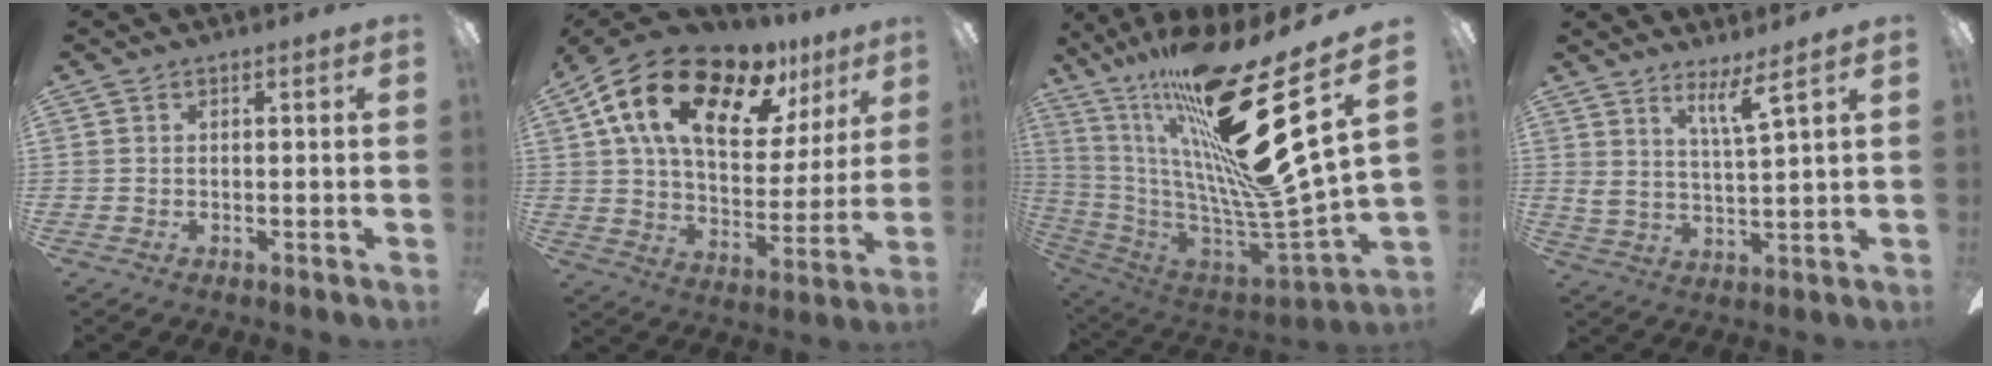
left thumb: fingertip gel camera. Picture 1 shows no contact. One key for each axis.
{"total": 22.2, "fx": 13.3, "fy": 11.1, "fz": 13.8, "tx": -0.236, "ty": -0.062, "tz": 0.232}
{"total": 33.7, "fx": 17.4, "fy": 7.3, "fz": 27.9, "tx": -0.429, "ty": -0.144, "tz": 0.300}
{"total": 7.1, "fx": 5.4, "fy": -0.1, "fz": 4.7, "tx": -0.090, "ty": -0.033, "tz": 0.089}